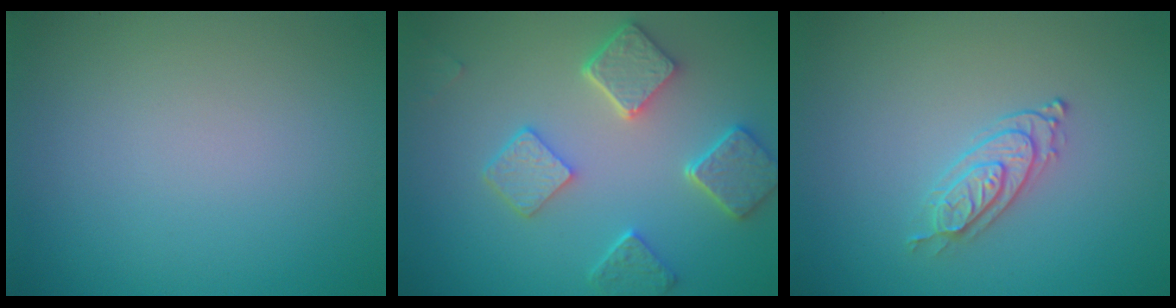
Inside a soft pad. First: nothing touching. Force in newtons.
{"total": 5.7, "press": 4.5, "slide": 3.5}
{"total": 2.3, "press": 2.1, "slide": 0.9}